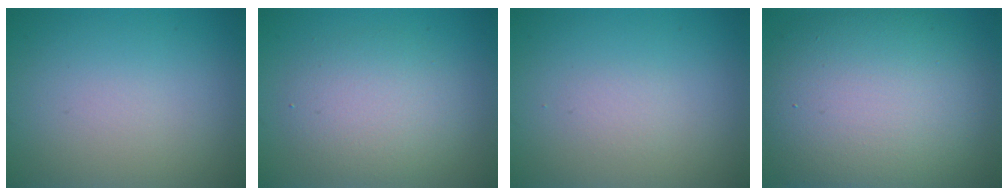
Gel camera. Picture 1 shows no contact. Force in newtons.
{"total": 4.0, "press": 4.0, "slide": 0.3}
{"total": 0.7, "press": 0.7, "slide": 0.0}
{"total": 13.1, "press": 13.1, "slide": 0.6}